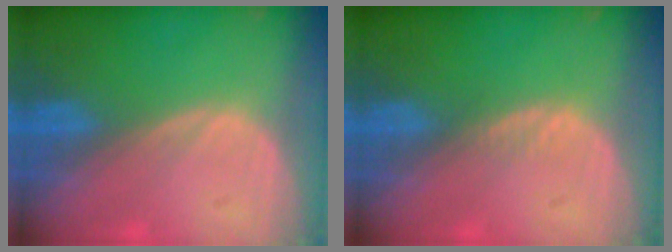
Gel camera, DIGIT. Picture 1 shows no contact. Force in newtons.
{"total": 0.9, "press": 0.9, "slide": 0.2}